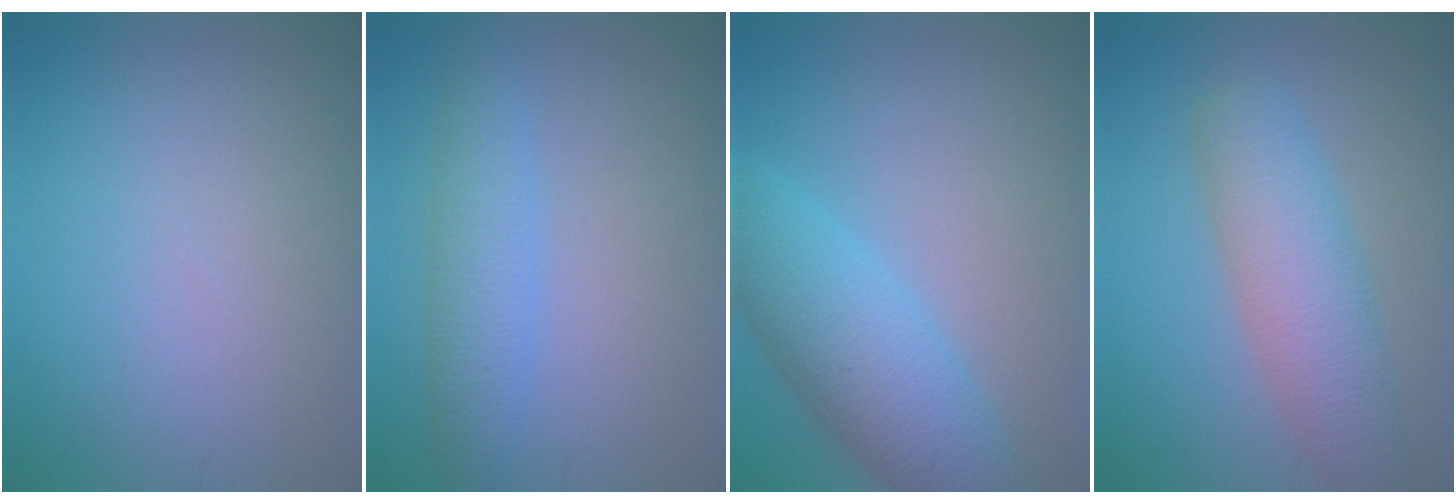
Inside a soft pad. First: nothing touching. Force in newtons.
{"total": 3.5, "press": 3.5, "slide": 0.2}
{"total": 7.0, "press": 7.0, "slide": 0.3}
{"total": 5.9, "press": 5.9, "slide": 0.3}